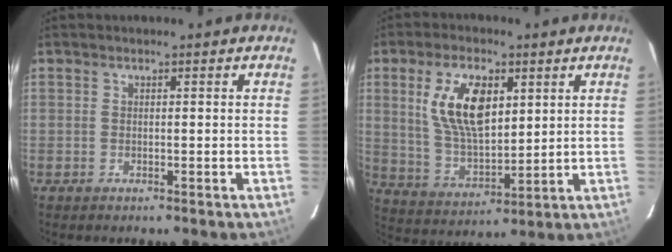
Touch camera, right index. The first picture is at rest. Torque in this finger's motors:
{"motor_torque": [1.07, 0.43, 0.44, 0.18]}